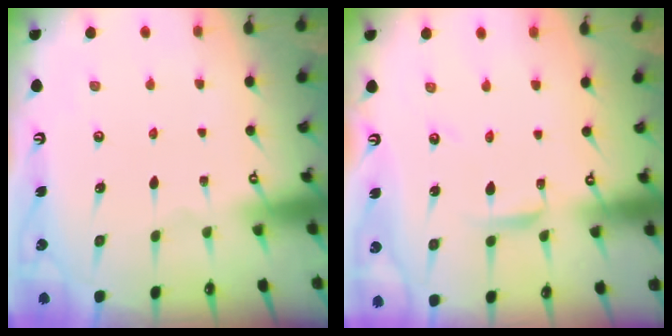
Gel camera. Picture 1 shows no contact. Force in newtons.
{"total": 2.9, "press": 2.8, "slide": 0.3}